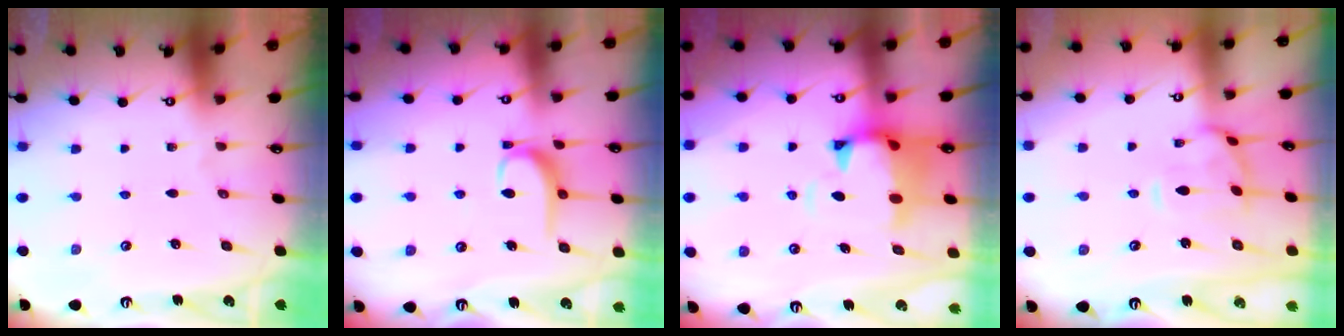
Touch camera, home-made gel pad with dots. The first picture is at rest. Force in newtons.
{"total": 4.8, "press": 4.8, "slide": 0.7}
{"total": 2.7, "press": 2.3, "slide": 1.4}
{"total": 1.3, "press": 1.3, "slide": 0.3}